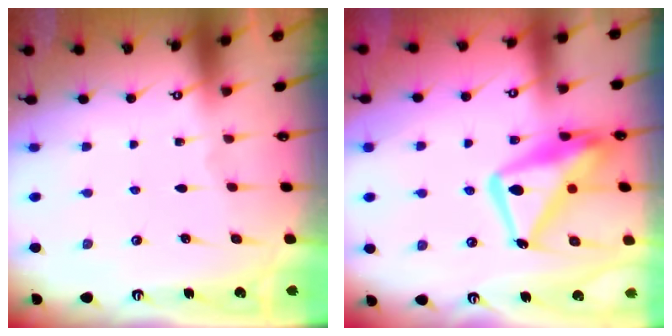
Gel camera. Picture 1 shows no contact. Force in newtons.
{"total": 17.6, "press": 17.5, "slide": 1.7}